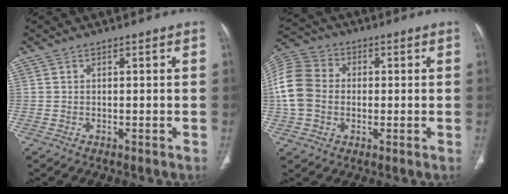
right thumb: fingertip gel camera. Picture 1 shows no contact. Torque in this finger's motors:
{"motor_torque": [1.19, 1.16, 0.80, -0.34, 0.10]}